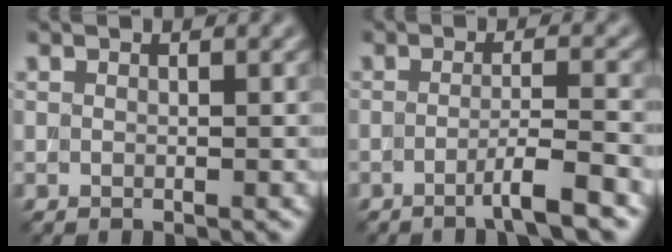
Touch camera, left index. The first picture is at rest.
{"total": 3.6, "force": [-1.8, 0.3, 3.1], "torque": [-0.042, 0.005, -0.046]}